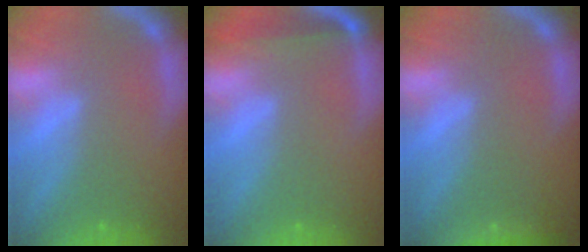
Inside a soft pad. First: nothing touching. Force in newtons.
{"total": 3.0}
{"total": 2.4}